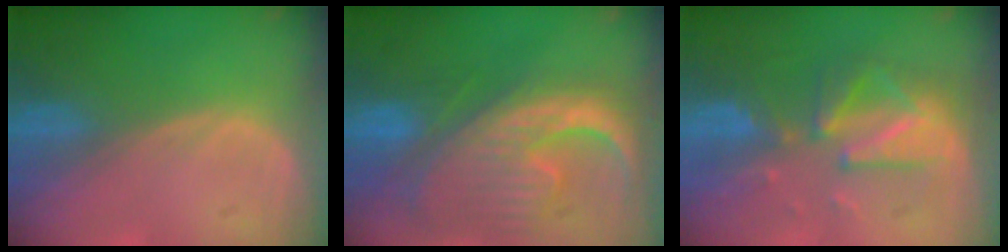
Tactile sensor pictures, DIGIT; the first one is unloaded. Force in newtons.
{"total": 13.4, "press": 11.5, "slide": 6.8}
{"total": 8.0, "press": 8.0, "slide": 0.6}